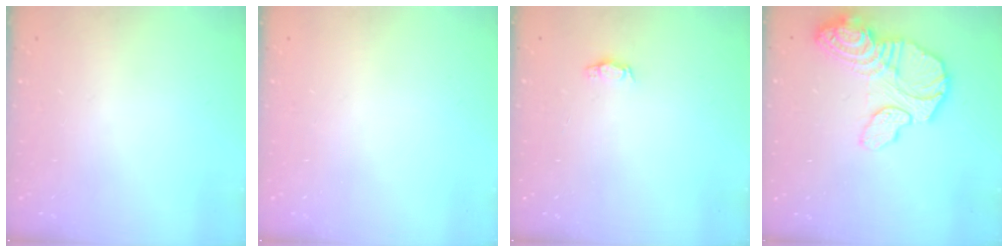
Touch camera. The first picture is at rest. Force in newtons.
{"total": 0.0}
{"total": 2.9, "press": 2.8, "slide": 0.4}
{"total": 17.9, "press": 17.9, "slide": 1.8}